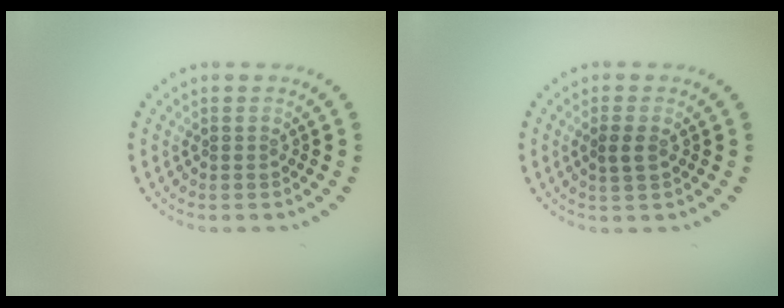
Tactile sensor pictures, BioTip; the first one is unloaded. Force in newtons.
{"total": 1.5, "press": 1.4, "slide": 0.4}